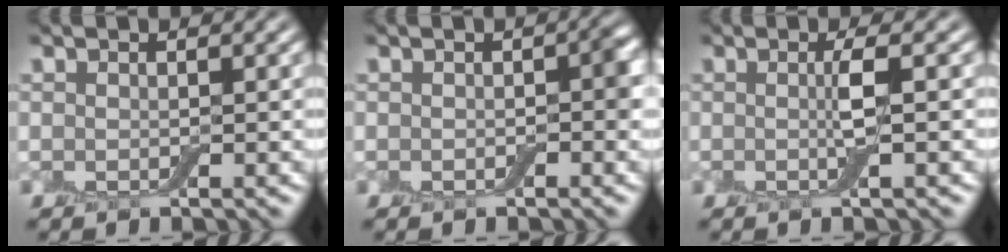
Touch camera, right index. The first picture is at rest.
{"total": 1.4, "force": [-0.3, 0.7, 1.2], "torque": [-0.017, 0.001, -0.006]}
{"total": 1.4, "force": [-0.2, -0.5, 1.3], "torque": [-0.031, 0.003, -0.006]}